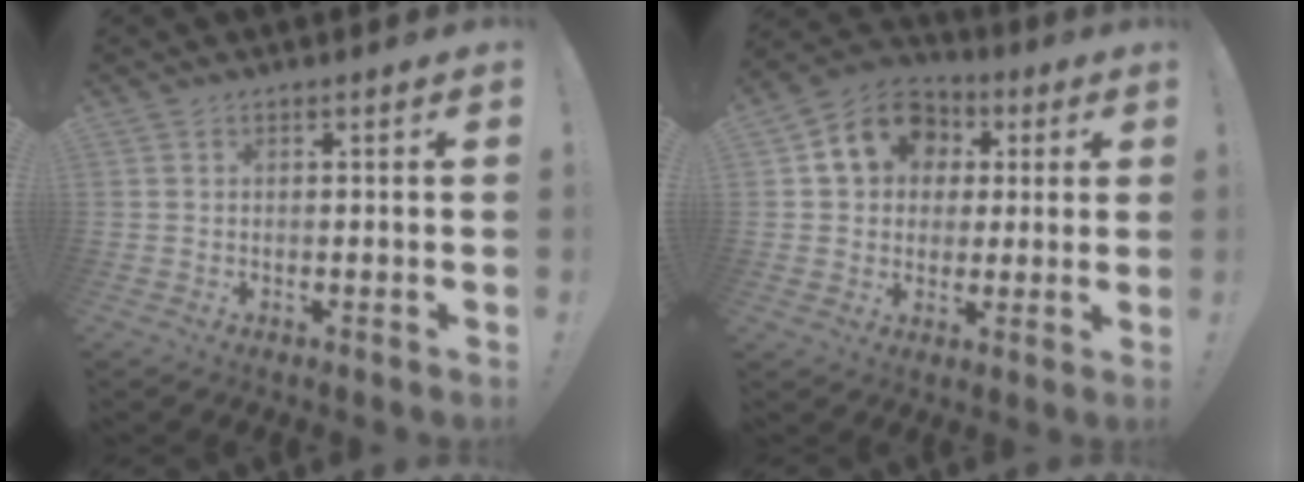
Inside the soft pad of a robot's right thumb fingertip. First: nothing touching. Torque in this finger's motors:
{"motor_torque": [-0.01, 0.53, 0.20, -0.03, 0.06]}